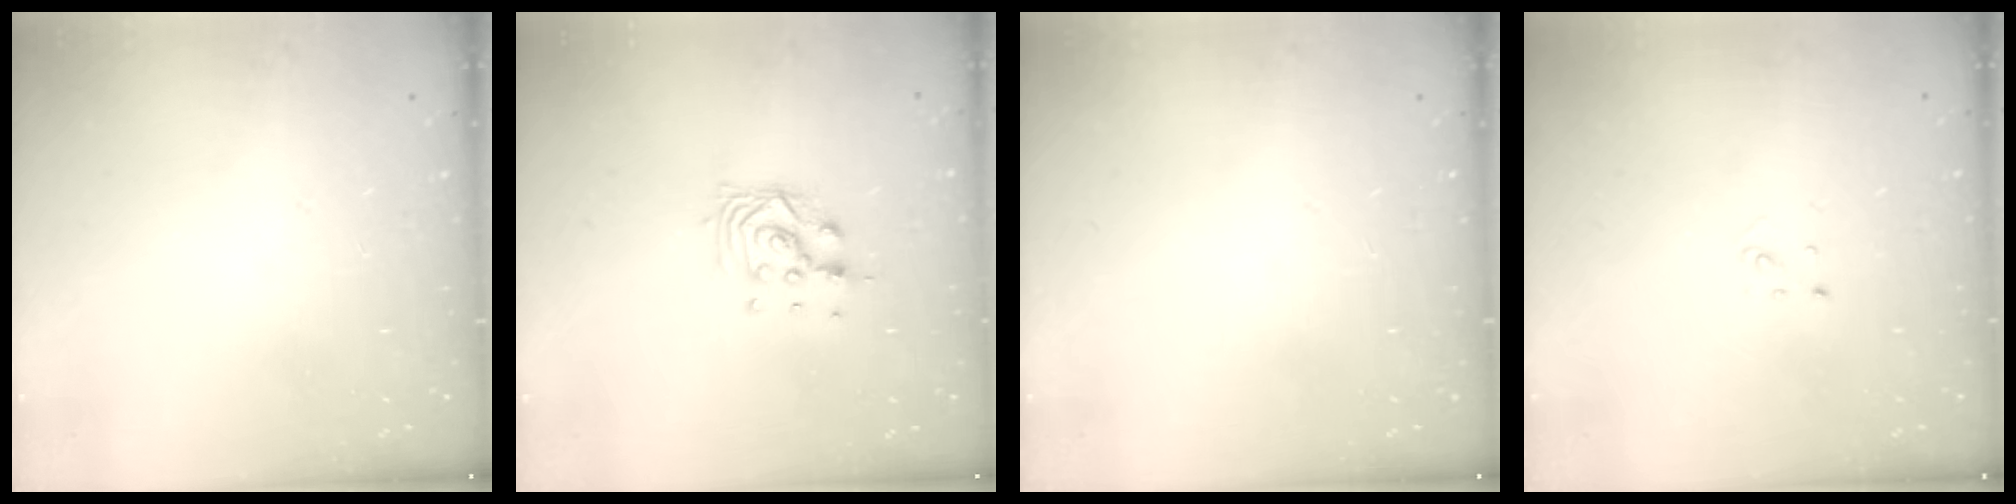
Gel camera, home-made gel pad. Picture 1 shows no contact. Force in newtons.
{"total": 7.9, "press": 7.8, "slide": 0.6}
{"total": 0.0}
{"total": 2.0, "press": 2.0, "slide": 0.1}